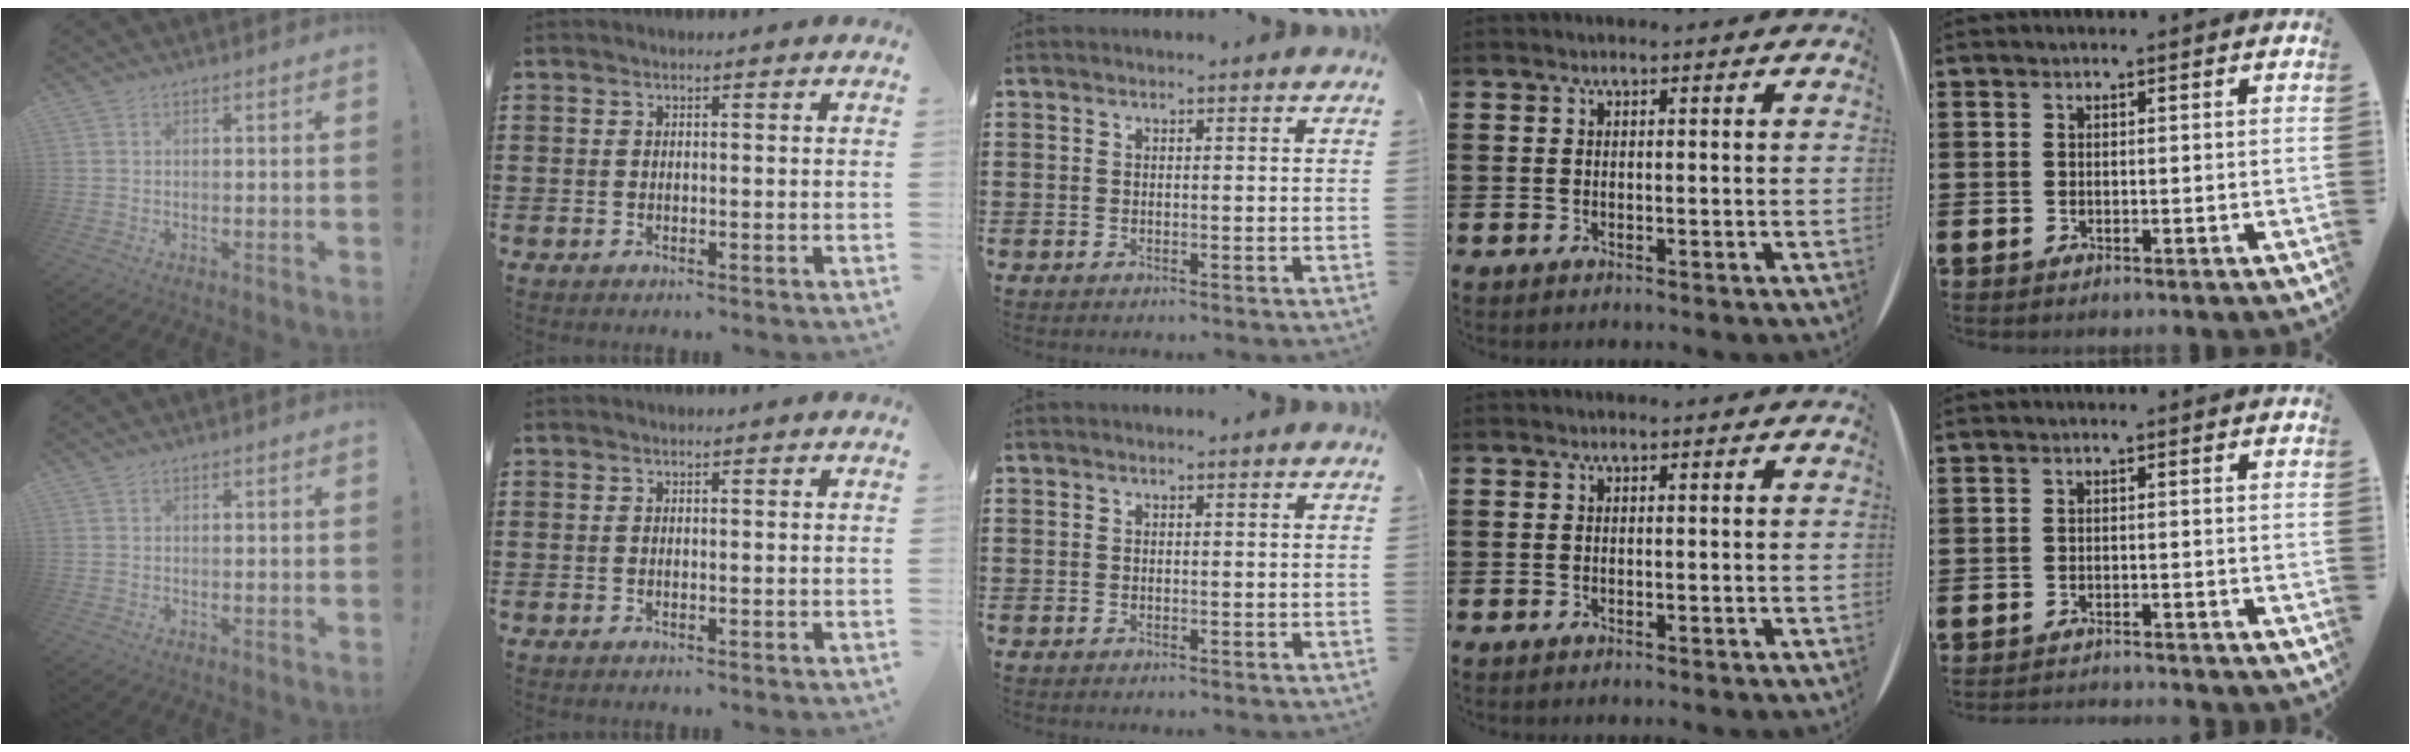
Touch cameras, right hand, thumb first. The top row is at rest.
{"little": {"total": 1.3, "force": [-1.3, -0.1, -0.1], "torque": [-0.001, 0.004, -0.028]}}